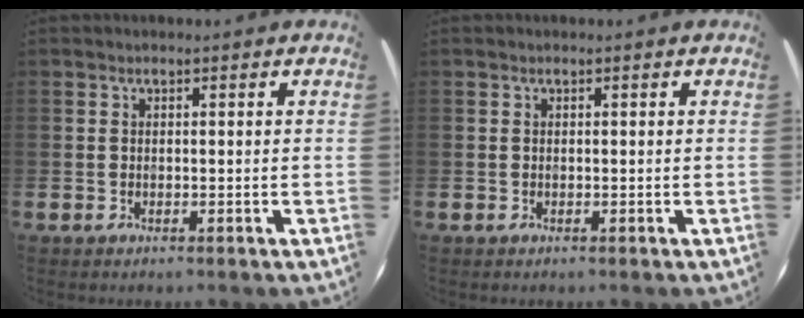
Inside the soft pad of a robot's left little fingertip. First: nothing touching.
{"total": 0.0}